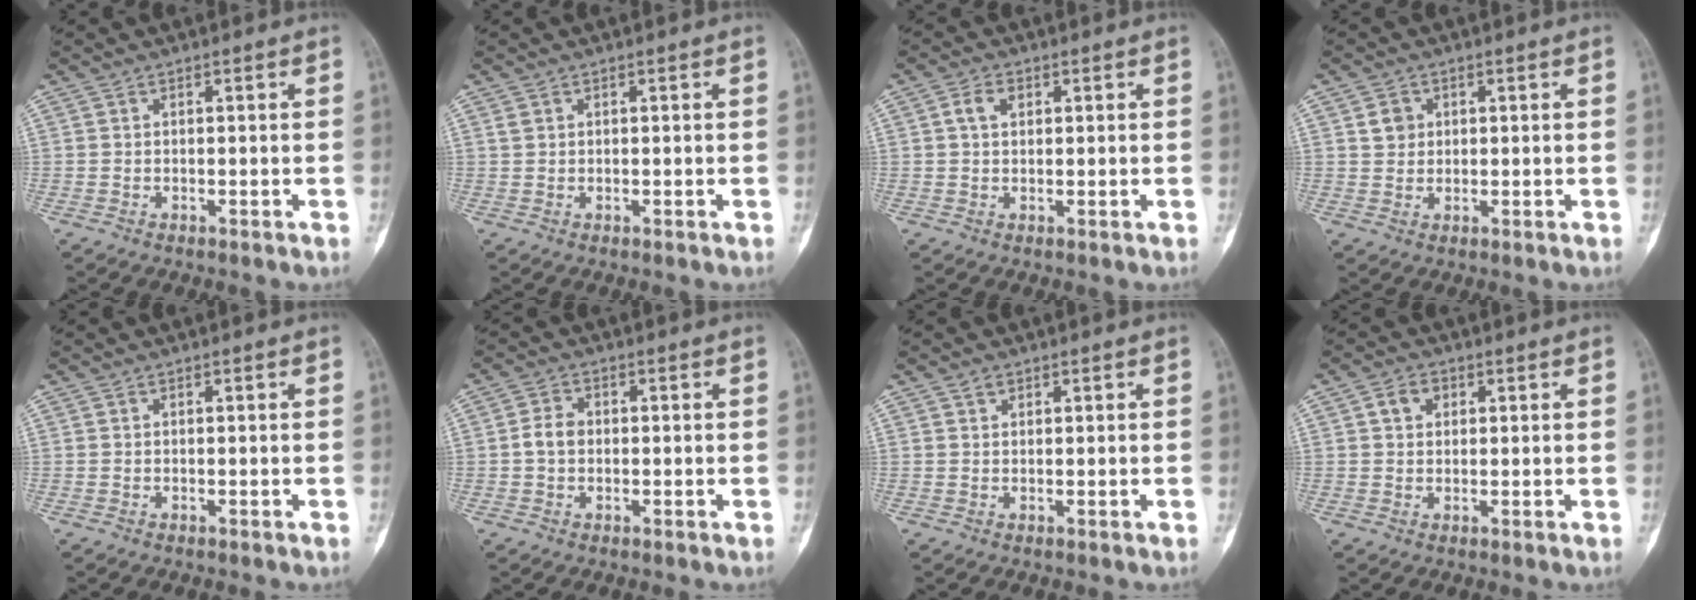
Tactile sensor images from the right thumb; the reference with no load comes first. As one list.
[{"total": 0.9, "force": [0.5, 0.7, 0.3], "torque": [-0.003, 0.004, 0.011]}, {"total": 3.1, "force": [0.9, 2.1, 2.1], "torque": [-0.036, 0.006, 0.016]}, {"total": 3.1, "force": [1.1, 2.7, 1.1], "torque": [-0.003, -0.004, 0.019]}, {"total": 0.0}, {"total": 3.3, "force": [-0.2, 2.5, 2.2], "torque": [-0.039, 0.009, -0.009]}, {"total": 1.2, "force": [0.8, 0.8, 0.5], "torque": [-0.003, -0.003, 0.012]}, {"total": 3.4, "force": [1.1, 2.6, 1.8], "torque": [-0.018, 0.004, 0.019]}]